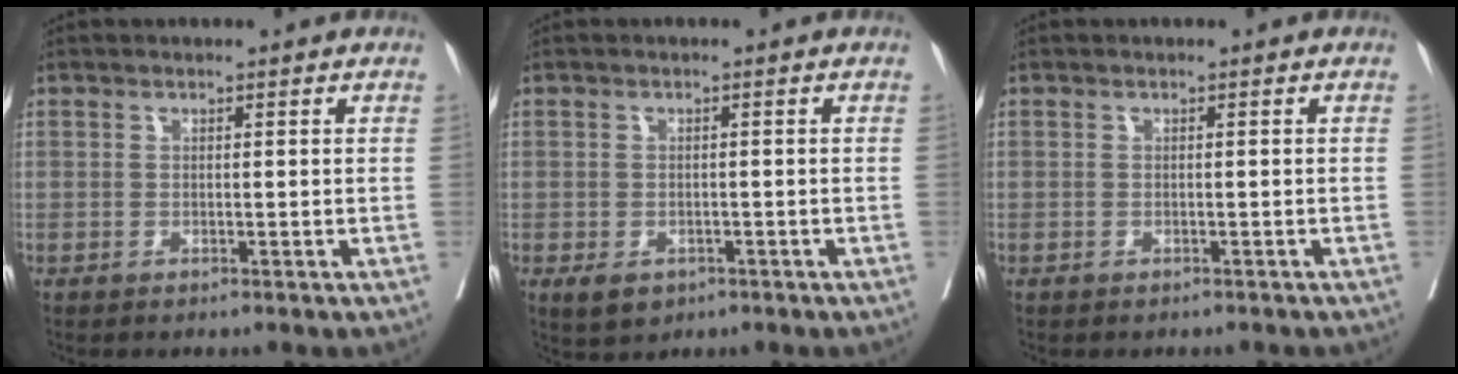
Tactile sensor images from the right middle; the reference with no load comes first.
{"total": 3.3, "force": [-1.8, 2.2, 1.7], "torque": [-0.027, -0.003, -0.020]}
{"total": 1.4, "force": [-1.3, 0.4, 0.3], "torque": [-0.008, -0.002, -0.020]}